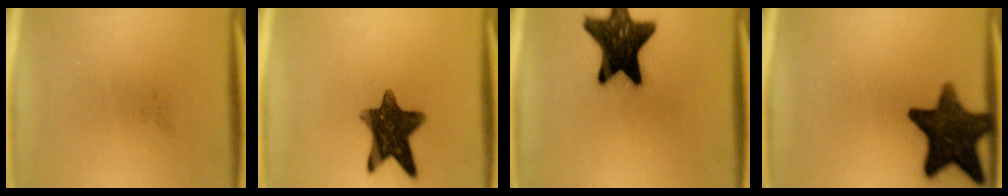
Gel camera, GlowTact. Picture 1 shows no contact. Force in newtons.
{"total": 11.9}
{"total": 18.2}
{"total": 14.4}